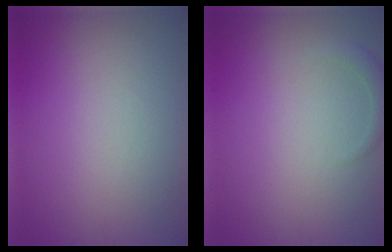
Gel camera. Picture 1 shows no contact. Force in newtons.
{"total": 1.2, "press": 1.2, "slide": 0.1}